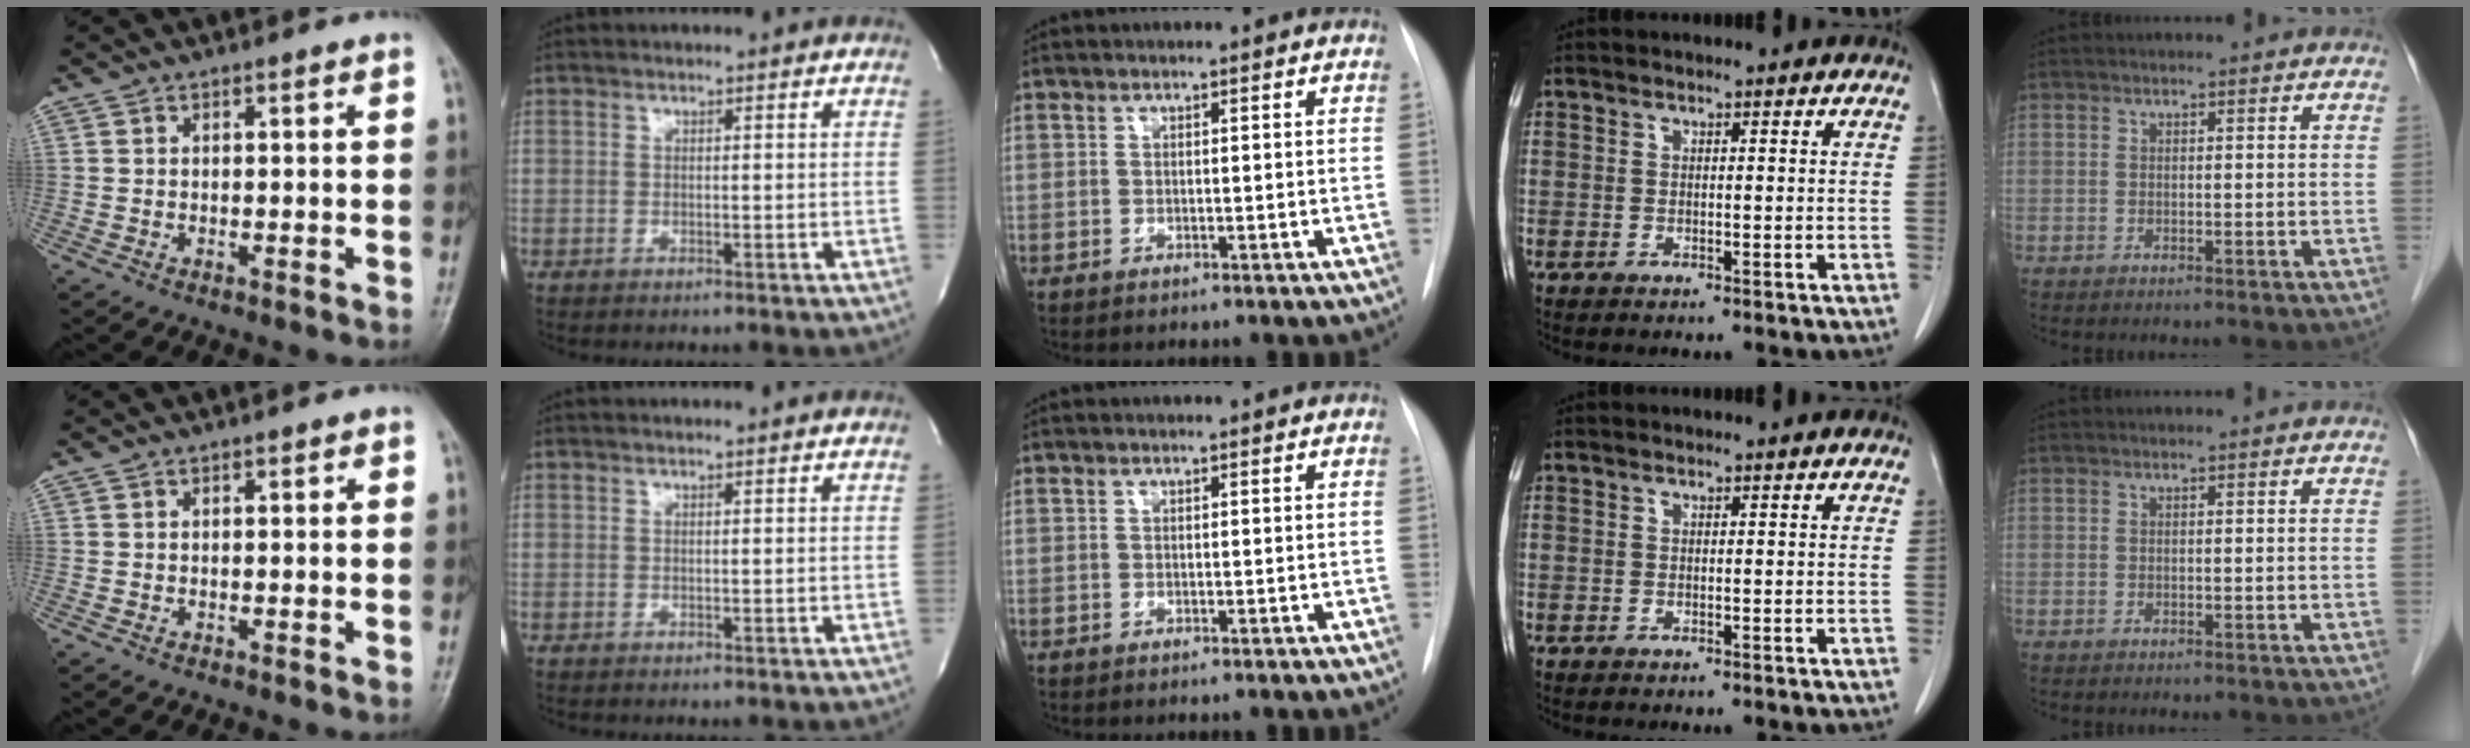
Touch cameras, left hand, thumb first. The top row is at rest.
{"index": {"total": 0.6, "force": [0.6, 0.0, 0.2], "torque": [-0.007, 0.001, 0.007]}}